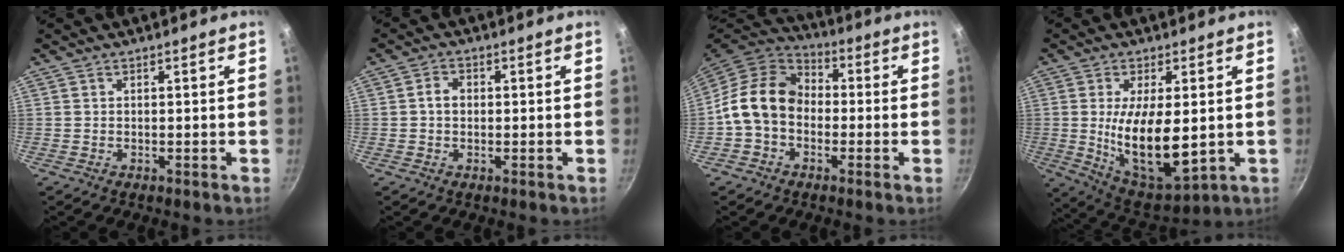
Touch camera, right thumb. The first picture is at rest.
{"total": 2.0, "force": [0.1, 1.6, 1.3], "torque": [-0.018, 0.006, -0.001]}
{"total": 13.0, "force": [-1.1, 10.1, 8.1], "torque": [-0.110, 0.034, -0.042]}
{"total": 15.8, "force": [-0.3, 6.7, 14.3], "torque": [-0.239, -0.021, 0.010]}